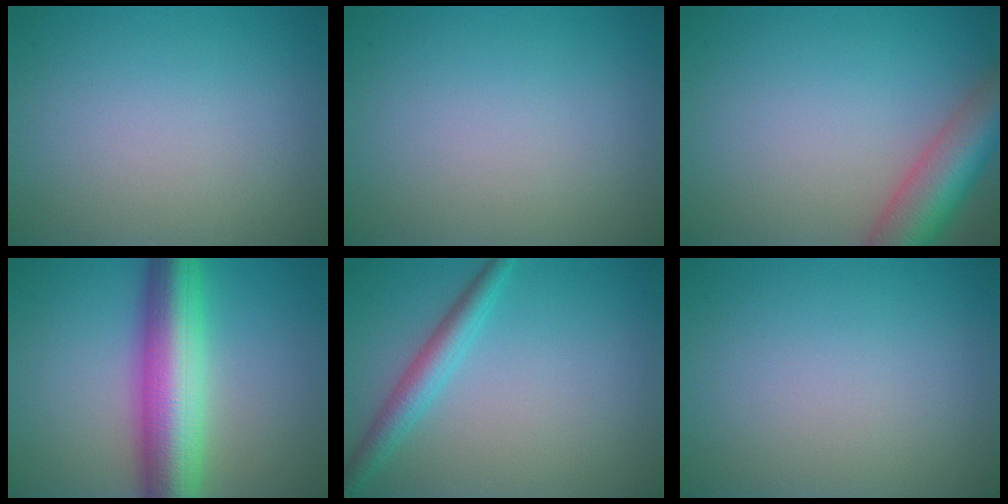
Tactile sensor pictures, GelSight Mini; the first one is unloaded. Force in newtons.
{"total": 0.0}
{"total": 7.1, "press": 7.1, "slide": 0.4}
{"total": 9.8, "press": 9.8, "slide": 0.2}
{"total": 2.9, "press": 2.9, "slide": 0.1}
{"total": 0.0}